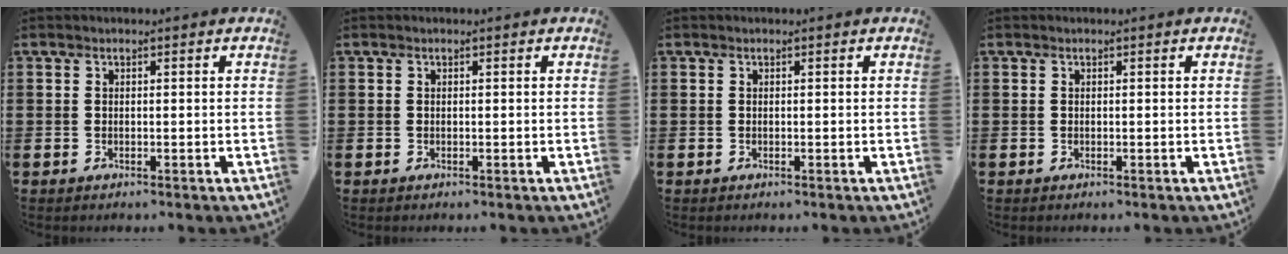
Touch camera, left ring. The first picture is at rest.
{"total": 0.0}
{"total": 0.0}
{"total": 0.0}